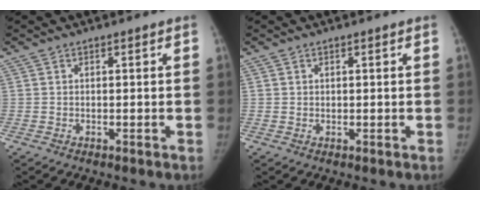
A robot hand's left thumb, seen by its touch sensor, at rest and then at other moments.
{"total": 0.6, "force": [0.2, 0.5, 0.1], "torque": [0.006, 0.000, 0.002]}